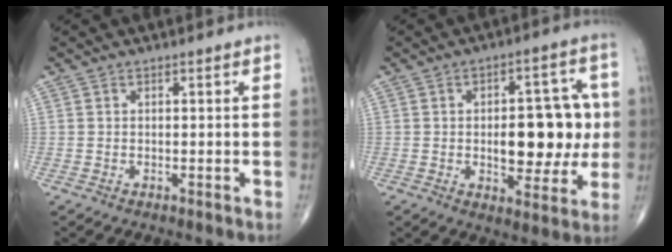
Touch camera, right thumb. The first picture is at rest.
{"total": 14.8, "force": [-0.2, 7.7, 12.7], "torque": [-0.130, 0.013, 0.003]}